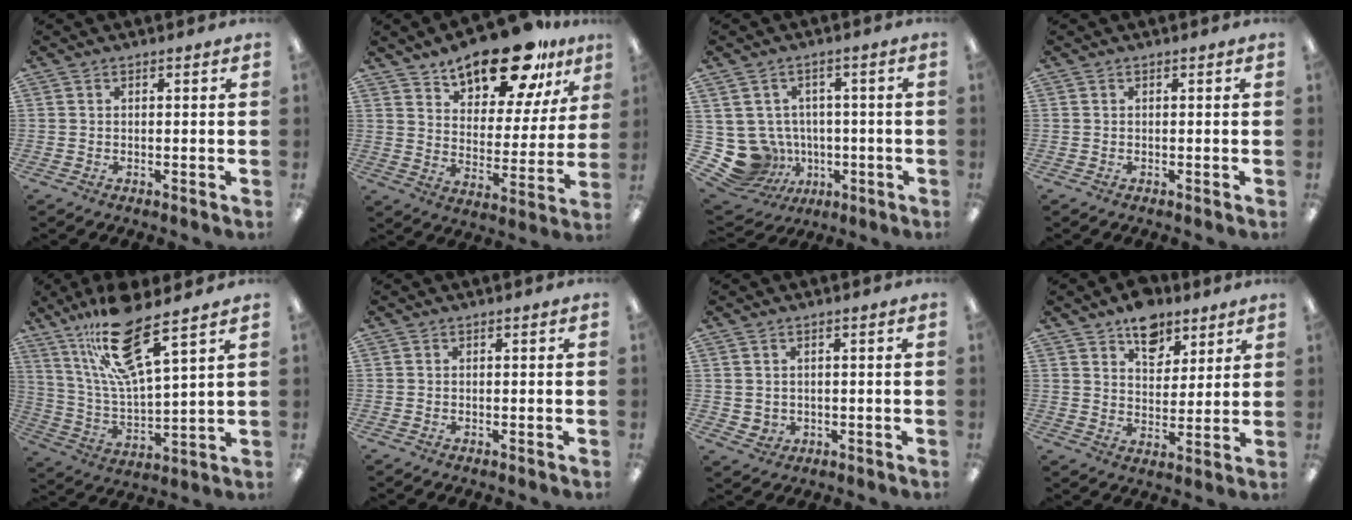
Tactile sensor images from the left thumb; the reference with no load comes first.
{"total": 18.1, "force": [13.8, 7.1, 9.2], "torque": [-0.140, -0.087, 0.235]}
{"total": 10.5, "force": [-1.9, 10.0, 2.8], "torque": [-0.098, 0.000, -0.021]}
{"total": 0.0}
{"total": 18.9, "force": [12.9, 4.4, 13.1], "torque": [-0.251, -0.053, 0.217]}
{"total": 0.0}
{"total": 1.8, "force": [0.9, 1.6, 0.3], "torque": [-0.010, -0.002, 0.018]}
{"total": 9.5, "force": [6.9, 5.7, 3.3], "torque": [-0.031, -0.041, 0.121]}